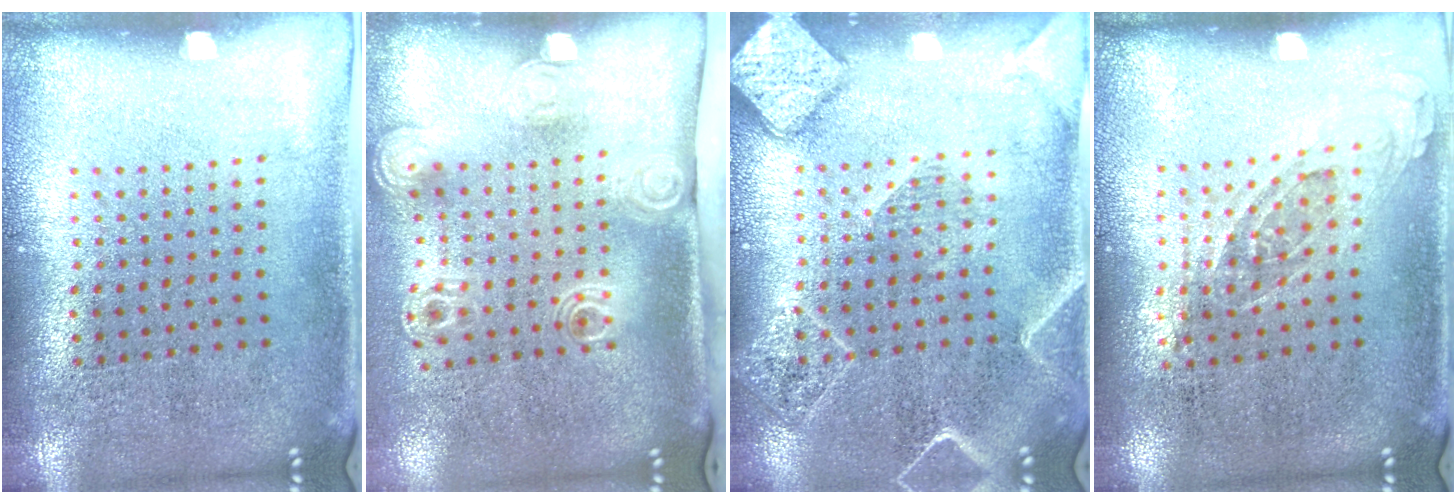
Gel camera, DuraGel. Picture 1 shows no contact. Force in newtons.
{"total": 2.1, "press": 1.5, "slide": 1.5}
{"total": 2.2, "press": 2.1, "slide": 0.5}
{"total": 0.8, "press": 0.8, "slide": 0.3}